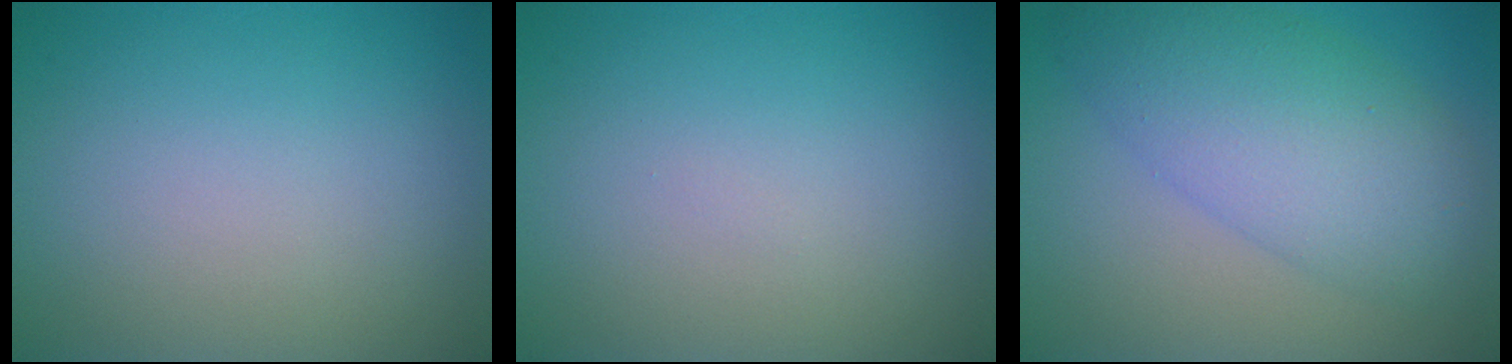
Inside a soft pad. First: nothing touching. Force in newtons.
{"total": 0.0}
{"total": 7.3, "press": 7.3, "slide": 0.2}